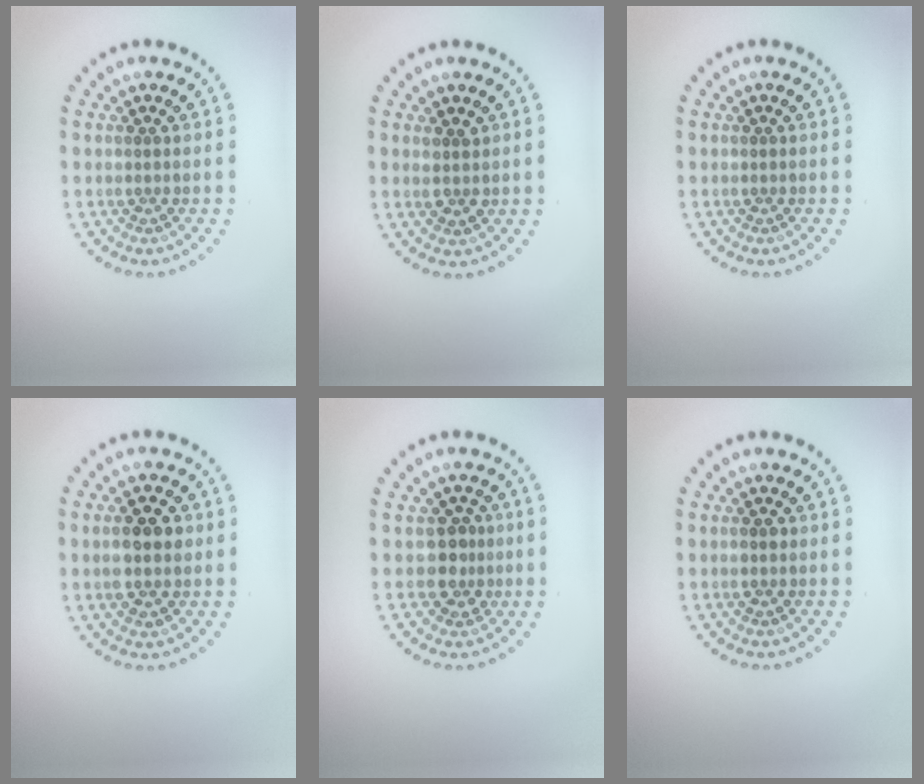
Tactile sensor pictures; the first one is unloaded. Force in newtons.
{"total": 1.6, "press": 1.4, "slide": 0.6}
{"total": 0.0}
{"total": 3.8, "press": 3.8, "slide": 0.2}
{"total": 2.5, "press": 2.2, "slide": 1.1}
{"total": 1.2, "press": 1.2, "slide": 0.0}